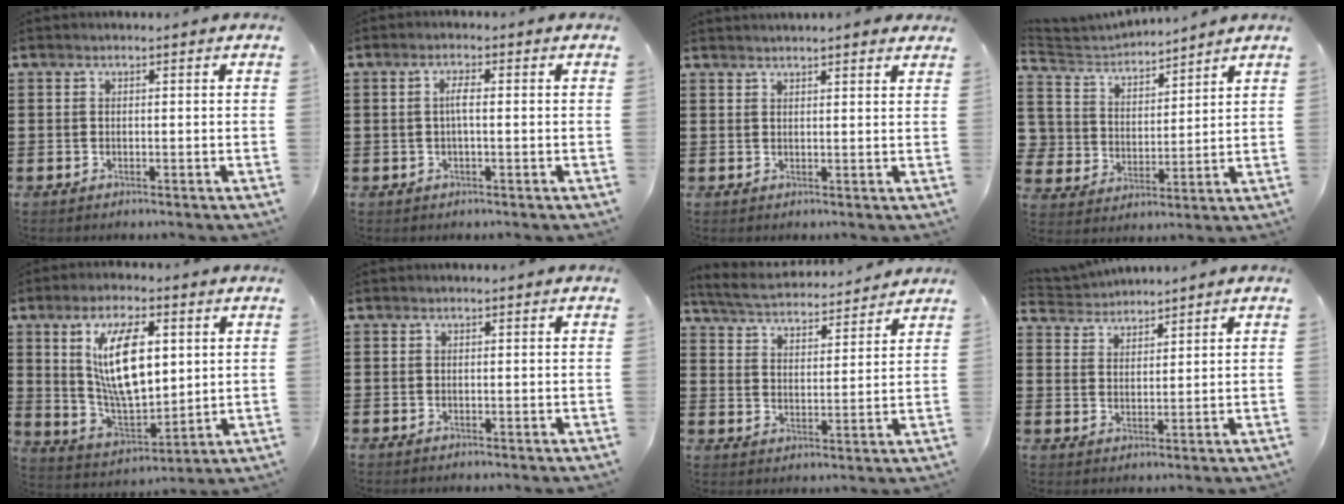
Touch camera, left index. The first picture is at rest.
{"total": 2.3, "force": [-0.1, 0.5, 2.3], "torque": [-0.050, -0.001, -0.006]}
{"total": 1.9, "force": [1.8, 0.0, 0.5], "torque": [-0.012, 0.002, 0.035]}
{"total": 4.7, "force": [4.0, 2.3, -0.8], "torque": [-0.021, -0.036, 0.069]}
{"total": 12.4, "force": [3.9, 5.5, 10.4], "torque": [-0.202, 0.003, 0.066]}
{"total": 0.0}
{"total": 4.7, "force": [4.6, 0.2, 0.7], "torque": [-0.039, -0.031, 0.077]}
{"total": 3.1, "force": [3.0, 0.8, -0.5], "torque": [-0.005, -0.010, 0.055]}